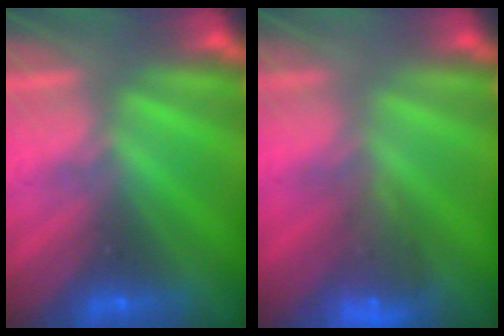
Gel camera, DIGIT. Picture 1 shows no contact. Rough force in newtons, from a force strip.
{"total": 7.7}